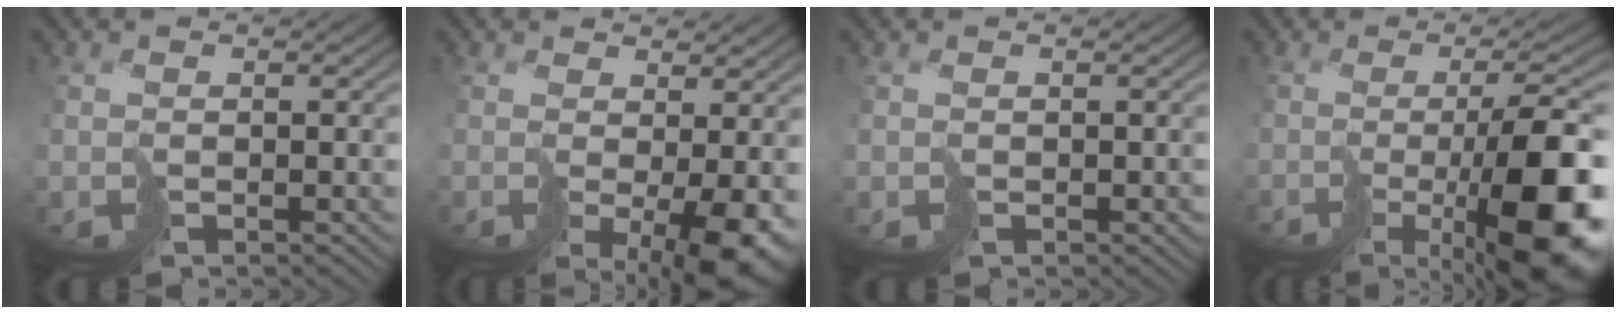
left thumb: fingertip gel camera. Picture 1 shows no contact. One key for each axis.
{"total": 8.3, "fx": -1.8, "fy": 2.4, "fz": 7.7, "tx": -0.125, "ty": -0.014, "tz": -0.022}
{"total": 0.9, "fx": -0.3, "fy": 0.6, "fz": 0.7, "tx": -0.013, "ty": -0.004, "tz": -0.004}
{"total": 13.9, "fx": -4.8, "fy": 4.0, "fz": 12.4, "tx": -0.197, "ty": -0.024, "tz": -0.074}